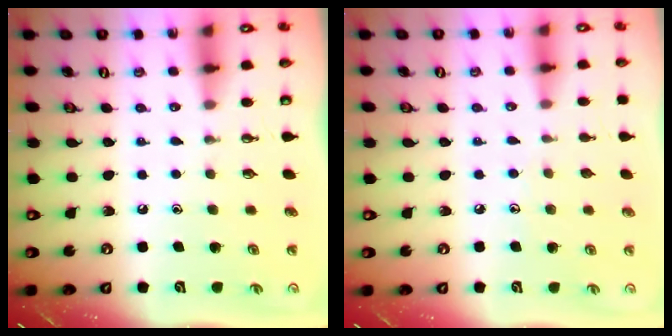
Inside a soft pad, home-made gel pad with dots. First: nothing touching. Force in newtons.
{"total": 3.9, "press": 3.8, "slide": 0.4}